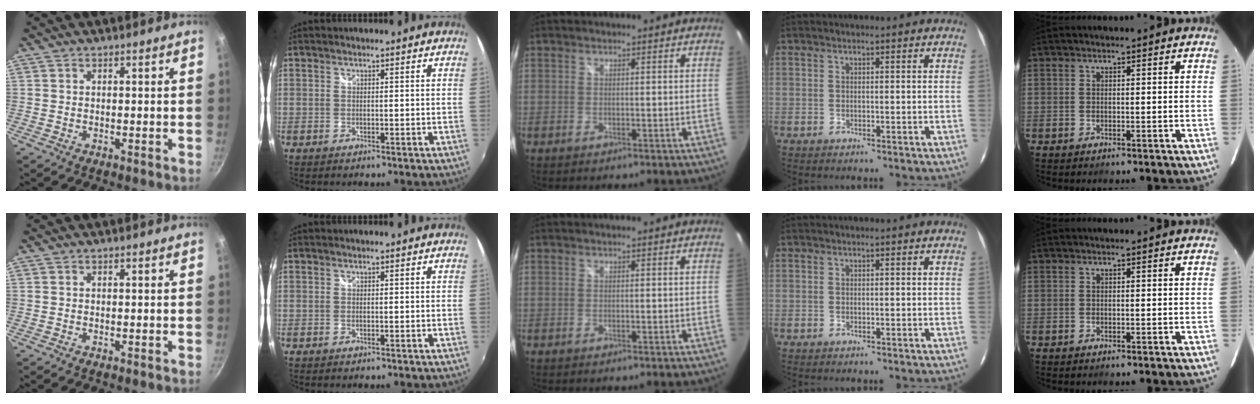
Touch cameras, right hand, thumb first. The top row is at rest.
{}